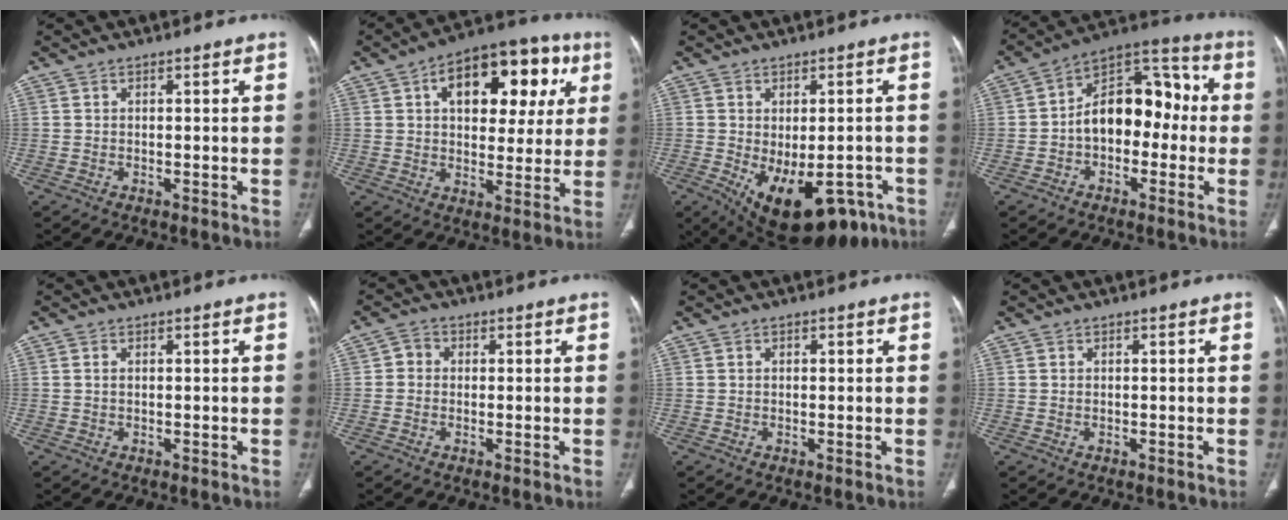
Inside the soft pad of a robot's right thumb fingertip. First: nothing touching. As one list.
[{"total": 19.5, "force": [6.6, 11.0, 14.7], "torque": [-0.149, 0.014, 0.090]}, {"total": 18.0, "force": [-7.8, 9.5, 13.1], "torque": [-0.170, 0.000, -0.089]}, {"total": 15.1, "force": [-1.1, 9.8, 11.4], "torque": [-0.134, 0.054, -0.030]}, {"total": 0.9, "force": [0.2, 0.5, 0.7], "torque": [-0.017, 0.002, 0.006]}, {"total": 2.4, "force": [0.0, 2.2, 0.9], "torque": [-0.001, 0.008, -0.004]}, {"total": 0.8, "force": [0.3, 0.4, 0.6], "torque": [-0.011, 0.003, 0.003]}, {"total": 0.0}]